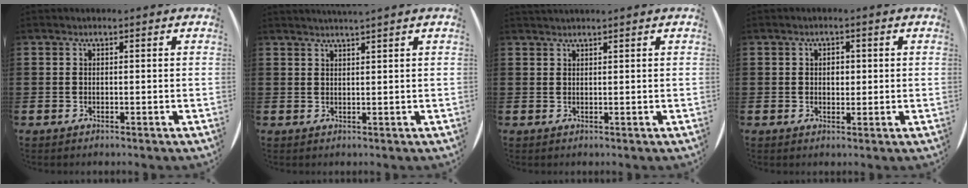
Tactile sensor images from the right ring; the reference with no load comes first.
{"total": 1.4, "force": [1.2, -0.7, 0.2], "torque": [0.000, -0.003, 0.023]}
{"total": 0.7, "force": [0.7, -0.2, 0.0], "torque": [0.002, -0.001, 0.014]}
{"total": 1.5, "force": [0.3, 1.2, 0.8], "torque": [-0.020, 0.009, 0.005]}